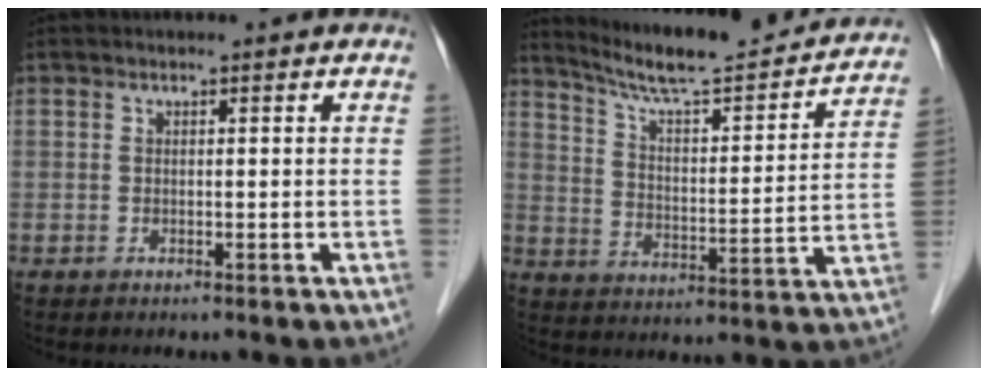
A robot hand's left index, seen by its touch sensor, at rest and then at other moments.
{"total": 20.4, "force": [18.7, 1.7, 7.9], "torque": [-0.125, -0.018, 0.263]}